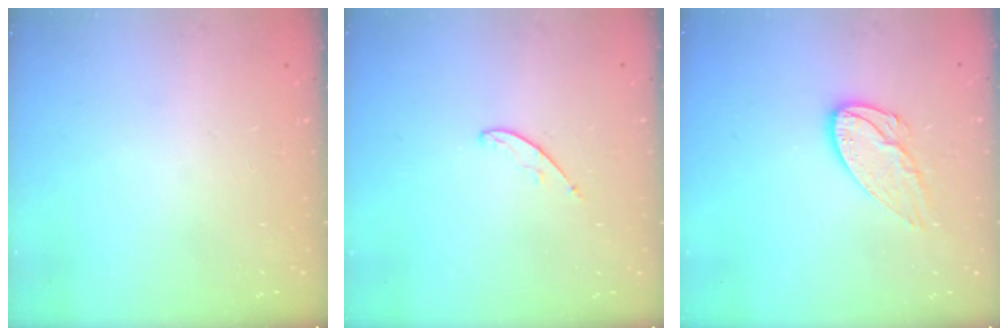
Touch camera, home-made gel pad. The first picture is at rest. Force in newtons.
{"total": 3.8, "press": 3.8, "slide": 0.3}
{"total": 11.6, "press": 11.6, "slide": 0.9}